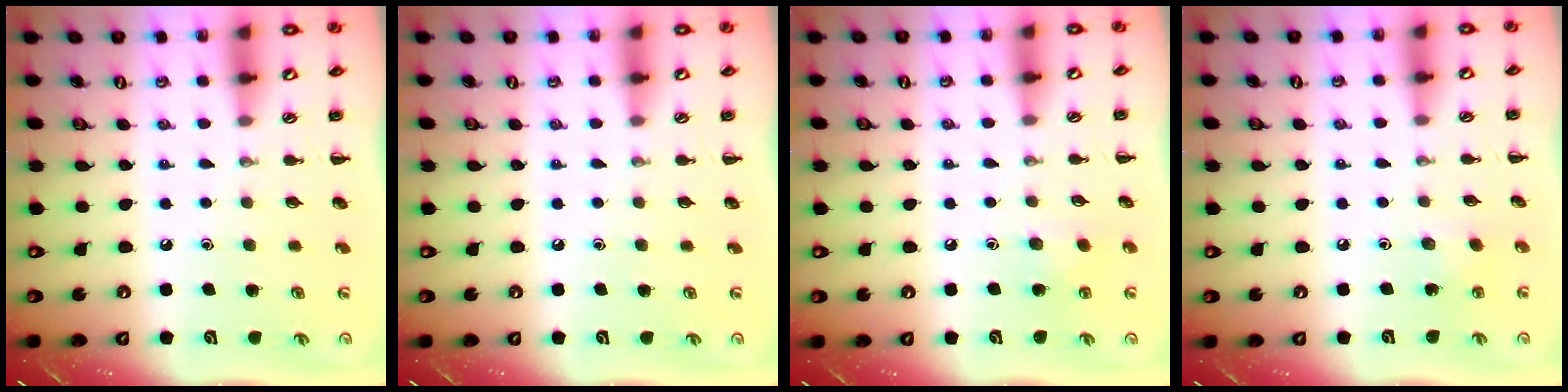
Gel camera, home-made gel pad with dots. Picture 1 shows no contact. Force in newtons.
{"total": 0.0}
{"total": 5.1, "press": 5.0, "slide": 1.2}
{"total": 2.8, "press": 2.6, "slide": 0.9}